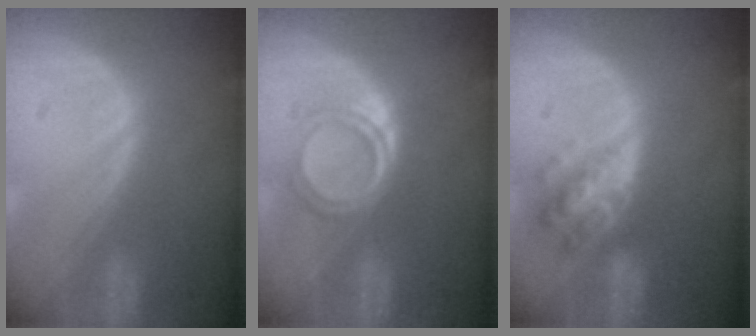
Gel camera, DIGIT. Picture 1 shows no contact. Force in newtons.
{"total": 4.7, "press": 4.3, "slide": 2.1}
{"total": 6.4, "press": 5.8, "slide": 2.7}